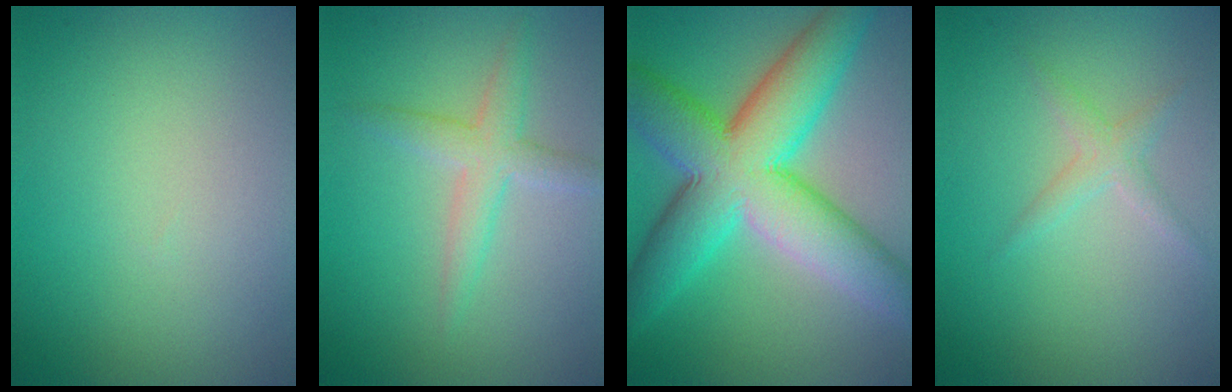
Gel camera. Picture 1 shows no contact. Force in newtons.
{"total": 2.8, "press": 2.8, "slide": 0.1}
{"total": 12.1, "press": 12.1, "slide": 0.2}
{"total": 1.5, "press": 1.5, "slide": 0.1}